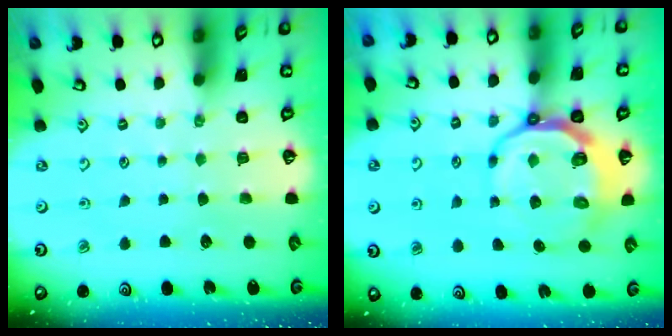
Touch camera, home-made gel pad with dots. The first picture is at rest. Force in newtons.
{"total": 9.8, "press": 9.2, "slide": 3.5}